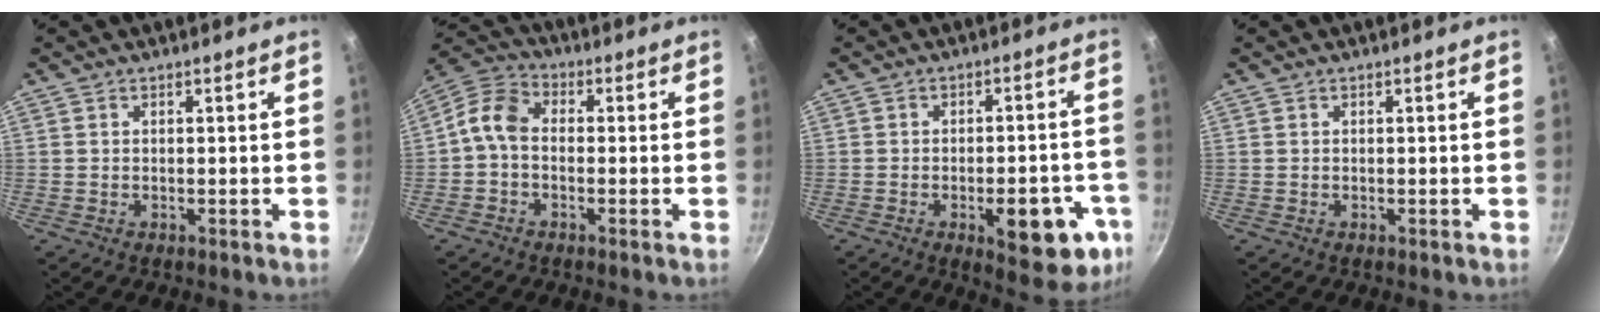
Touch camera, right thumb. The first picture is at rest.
{"total": 6.6, "force": [-1.1, 4.7, 4.4], "torque": [-0.088, 0.031, -0.038]}
{"total": 14.2, "force": [-5.4, 6.1, 11.6], "torque": [-0.101, 0.018, -0.064]}
{"total": 0.0}